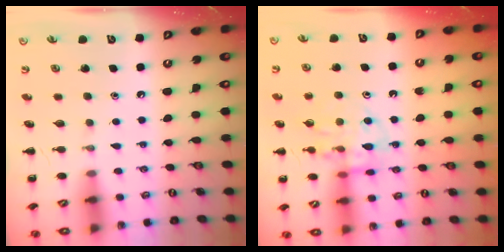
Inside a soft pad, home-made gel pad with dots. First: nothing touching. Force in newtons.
{"total": 11.7, "press": 11.6, "slide": 1.2}